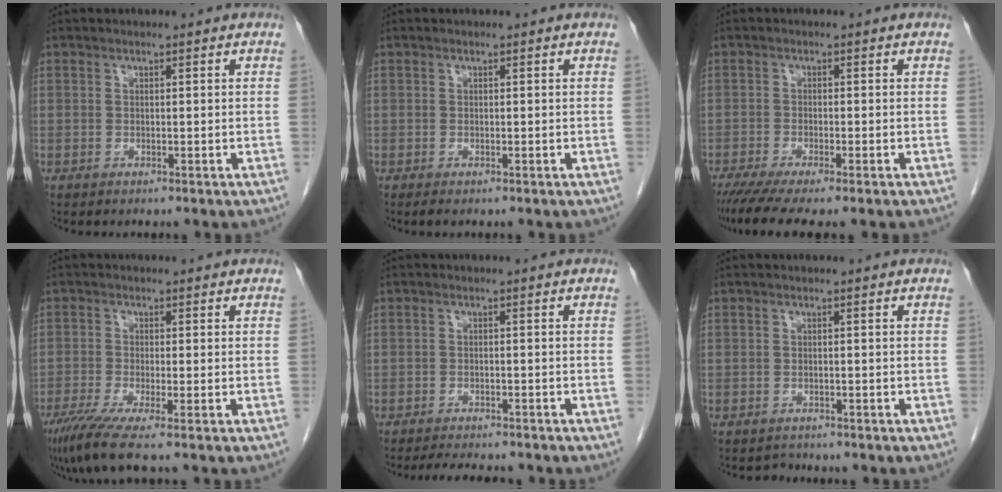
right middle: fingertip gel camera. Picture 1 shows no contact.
{"total": 0.5, "force": [-0.4, 0.1, 0.3], "torque": [-0.008, -0.002, -0.005]}
{"total": 7.1, "force": [-5.6, 0.4, 4.4], "torque": [-0.065, -0.017, -0.090]}
{"total": 6.5, "force": [-4.6, -0.2, 4.6], "torque": [-0.080, -0.020, -0.084]}
{"total": 5.8, "force": [-5.3, 1.0, 2.2], "torque": [-0.030, -0.009, -0.077]}
{"total": 1.2, "force": [-1.1, 0.5, -0.3], "torque": [0.003, -0.002, -0.016]}